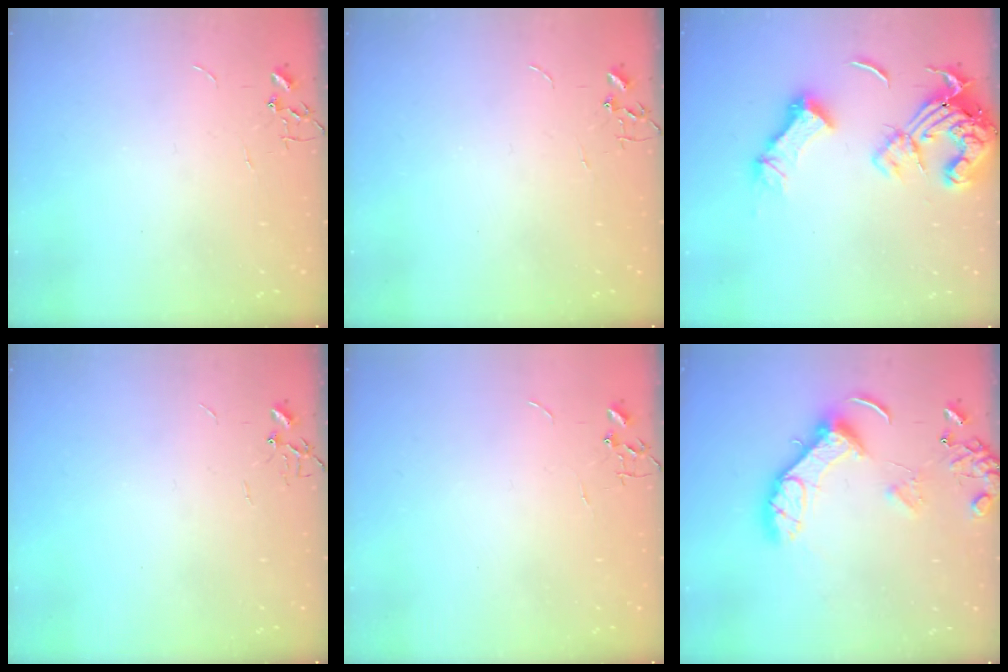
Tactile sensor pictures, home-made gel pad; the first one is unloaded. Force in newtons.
{"total": 0.0}
{"total": 17.6, "press": 17.5, "slide": 2.1}
{"total": 0.0}
{"total": 0.0}
{"total": 13.8, "press": 13.7, "slide": 1.3}